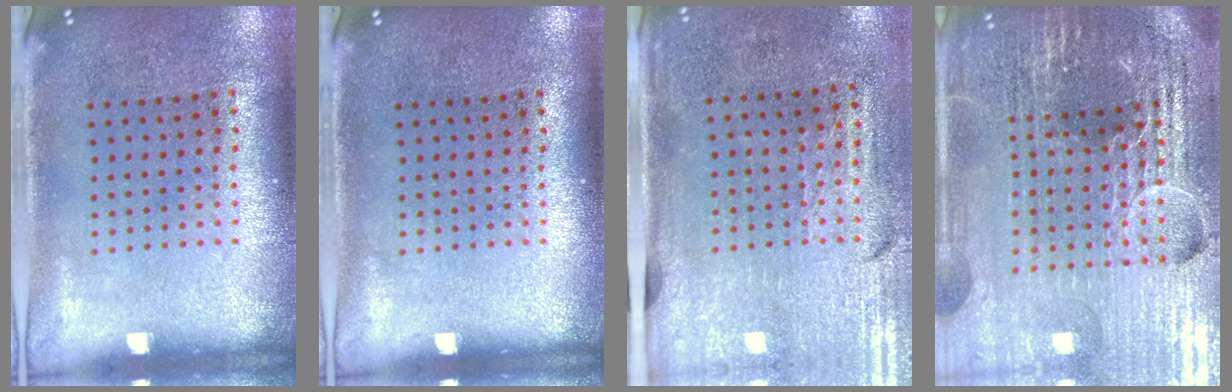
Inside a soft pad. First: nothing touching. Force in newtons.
{"total": 0.0}
{"total": 3.2, "press": 2.7, "slide": 1.6}
{"total": 6.5, "press": 5.7, "slide": 3.1}